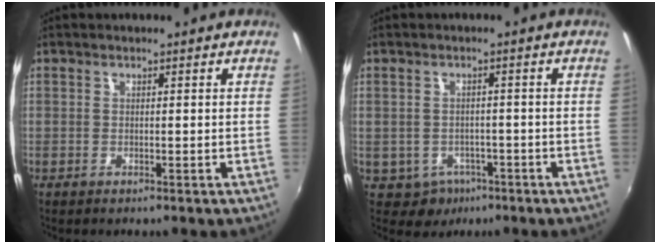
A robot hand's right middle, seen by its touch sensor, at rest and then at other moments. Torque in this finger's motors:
{"motor_torque": [0.17, -0.26, -0.05, 0.00]}